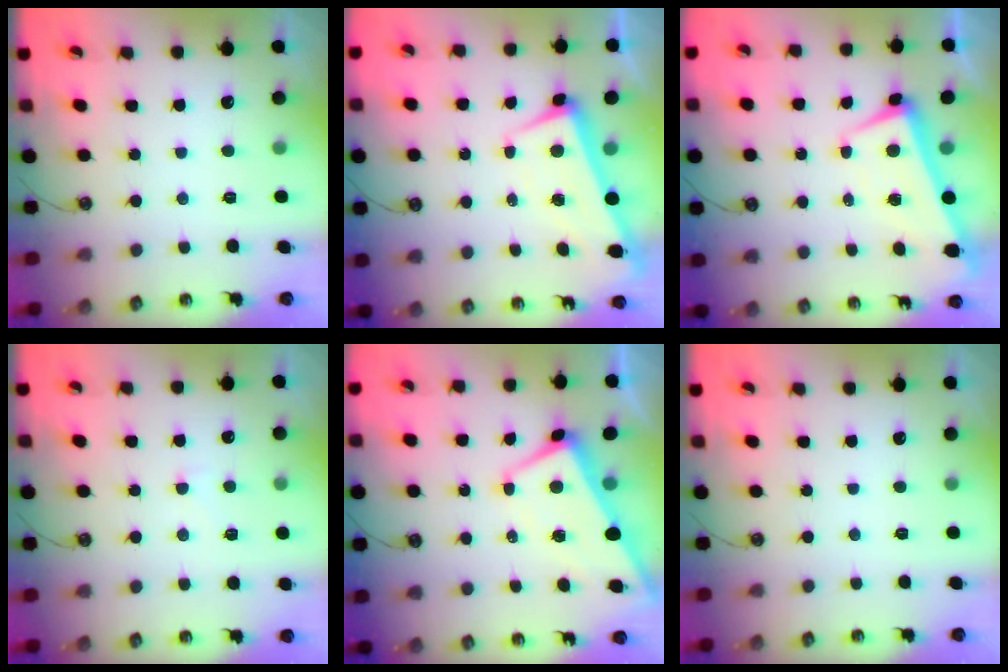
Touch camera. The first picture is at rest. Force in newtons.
{"total": 2.0, "press": 1.0, "slide": 1.7}
{"total": 2.1, "press": 2.0, "slide": 0.7}
{"total": 2.9, "press": 2.7, "slide": 0.9}
{"total": 1.0, "press": 0.4, "slide": 1.0}
{"total": 0.0}